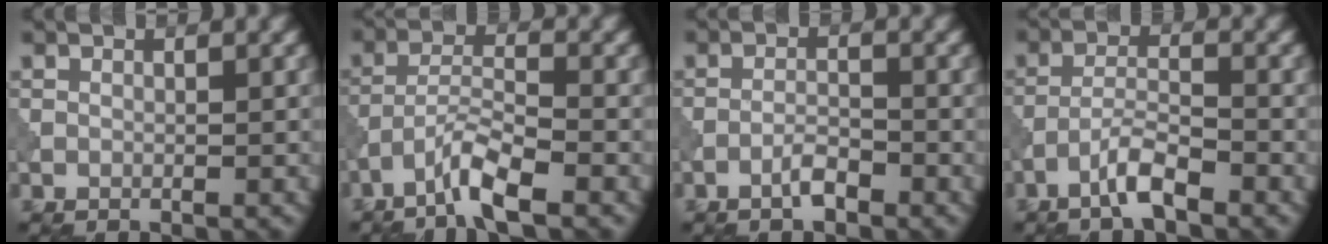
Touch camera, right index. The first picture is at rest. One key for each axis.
{"total": 3.9, "fx": -2.7, "fy": 0.4, "fz": 2.8, "tx": -0.055, "ty": 0.010, "tz": -0.063}
{"total": 1.7, "fx": -1.2, "fy": 0.4, "fz": 1.1, "tx": -0.022, "ty": 0.007, "tz": -0.027}
{"total": 3.2, "fx": -2.3, "fy": 0.4, "fz": 2.3, "tx": -0.045, "ty": 0.011, "tz": -0.052}